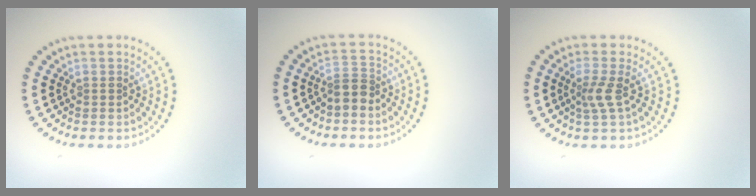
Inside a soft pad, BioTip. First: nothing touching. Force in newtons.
{"total": 2.1, "press": 1.6, "slide": 1.4}
{"total": 2.0, "press": 1.3, "slide": 1.5}